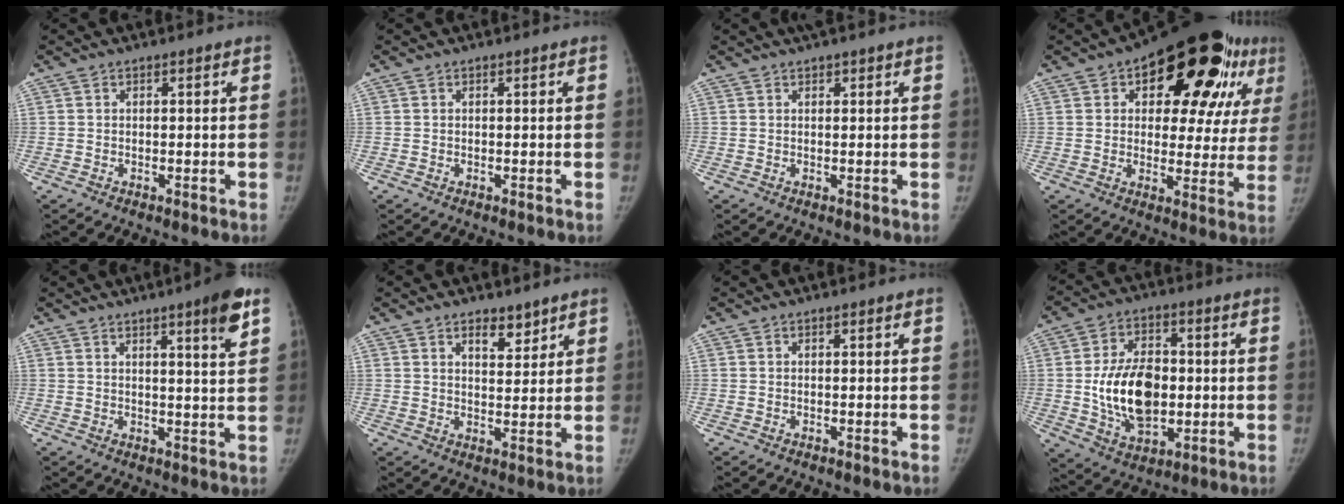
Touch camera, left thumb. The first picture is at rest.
{"total": 0.0}
{"total": 1.9, "force": [1.4, 0.5, 1.2], "torque": [-0.014, 0.009, 0.022]}
{"total": 25.0, "force": [11.4, 12.0, 18.8], "torque": [-0.204, 0.003, 0.158]}
{"total": 6.9, "force": [3.9, 0.5, 5.6], "torque": [-0.072, -0.021, 0.052]}
{"total": 4.7, "force": [3.4, 2.1, 2.5], "torque": [-0.017, -0.025, 0.055]}
{"total": 0.0}
{"total": 15.9, "force": [-0.7, 10.1, 12.2], "torque": [-0.184, 0.003, -0.002]}